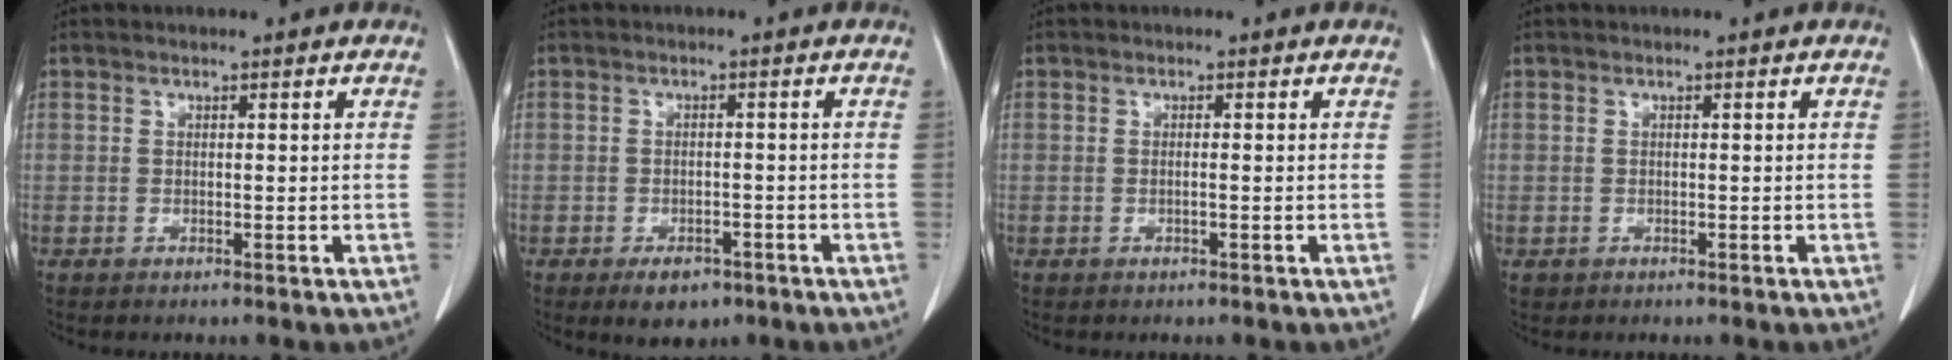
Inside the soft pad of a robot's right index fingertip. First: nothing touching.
{"total": 4.3, "force": [-2.7, 2.6, 2.1], "torque": [-0.027, 0.002, -0.030]}
{"total": 0.5, "force": [-0.1, 0.0, 0.5], "torque": [-0.010, 0.001, -0.002]}
{"total": 0.5, "force": [-0.1, 0.5, 0.0], "torque": [-0.002, 0.005, 0.000]}